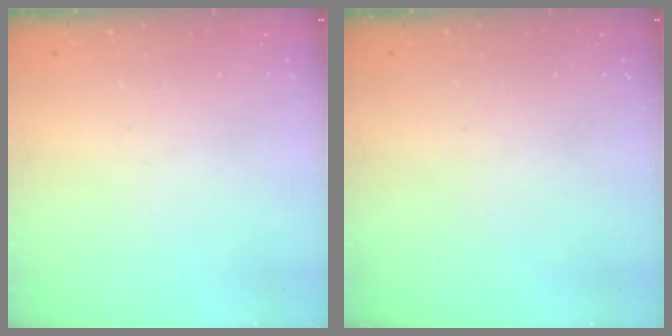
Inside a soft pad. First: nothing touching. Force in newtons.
{"total": 0.0}